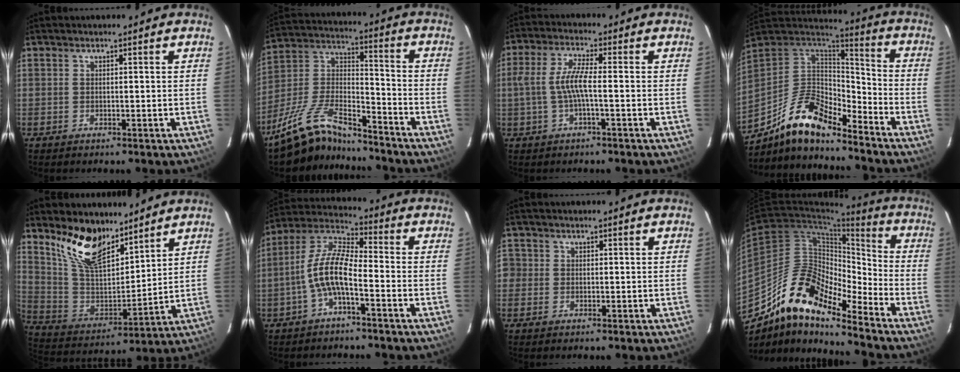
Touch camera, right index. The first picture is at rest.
{"total": 16.3, "force": [-13.5, 5.1, 7.6], "torque": [-0.169, 0.021, -0.251]}
{"total": 6.3, "force": [-1.2, 1.1, 6.1], "torque": [-0.129, 0.006, -0.020]}
{"total": 16.8, "force": [-12.8, 5.3, 9.5], "torque": [-0.192, -0.002, -0.245]}
{"total": 15.8, "force": [11.4, 6.7, 8.6], "torque": [-0.177, 0.003, 0.229]}
{"total": 9.4, "force": [-3.6, 2.9, 8.2], "torque": [-0.179, 0.015, -0.071]}
{"total": 2.2, "force": [-0.5, 2.1, 0.3], "torque": [-0.005, 0.003, -0.014]}
{"total": 16.6, "force": [-13.3, 4.3, 9.0], "torque": [-0.146, 0.002, -0.263]}